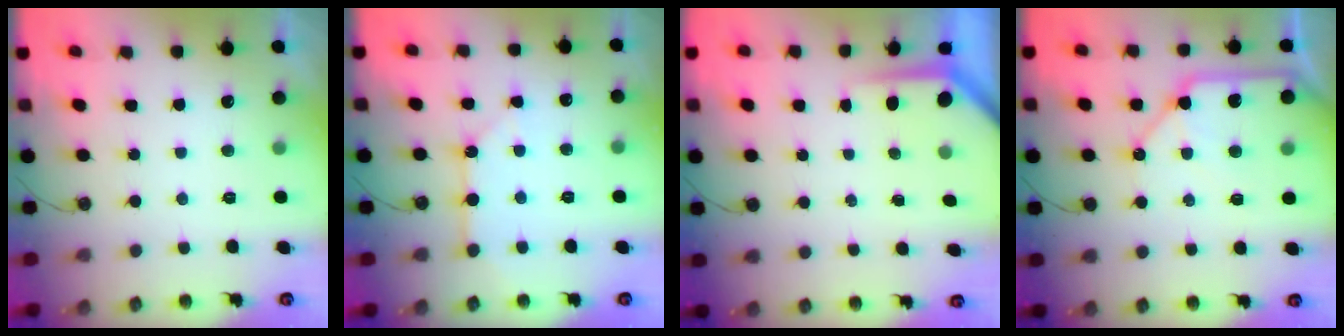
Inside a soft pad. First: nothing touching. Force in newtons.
{"total": 4.2, "press": 4.1, "slide": 0.4}
{"total": 3.7, "press": 3.7, "slide": 0.2}
{"total": 11.8, "press": 11.7, "slide": 1.4}